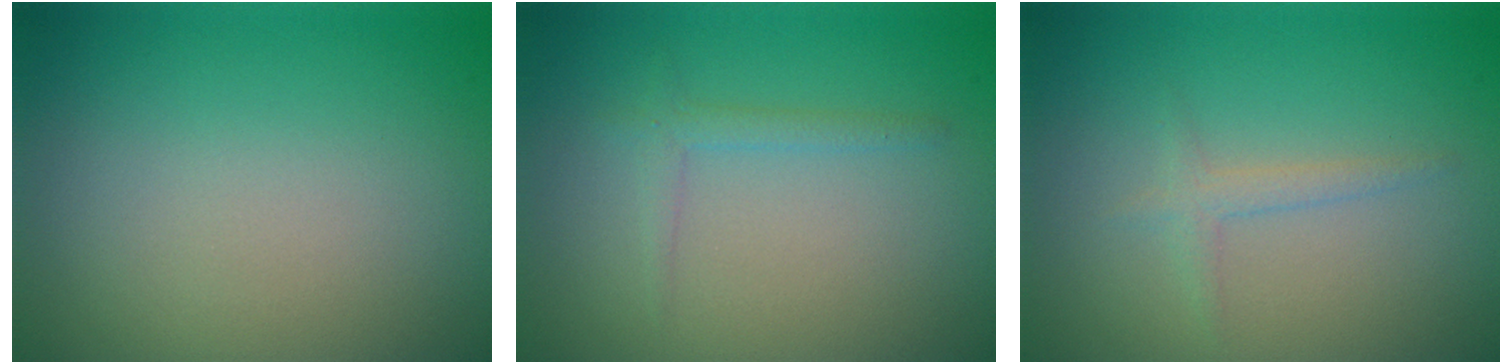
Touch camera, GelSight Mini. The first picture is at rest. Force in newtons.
{"total": 1.3, "press": 1.3, "slide": 0.1}
{"total": 1.2, "press": 1.2, "slide": 0.1}